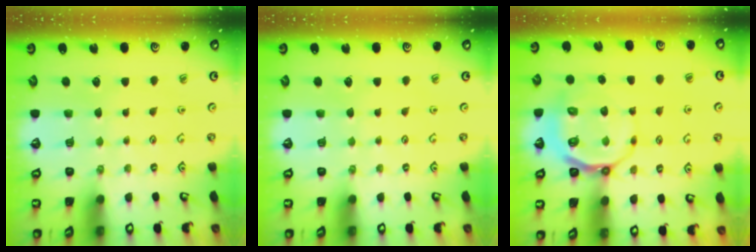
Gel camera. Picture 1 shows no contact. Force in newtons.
{"total": 0.0}
{"total": 8.7, "press": 8.1, "slide": 3.1}